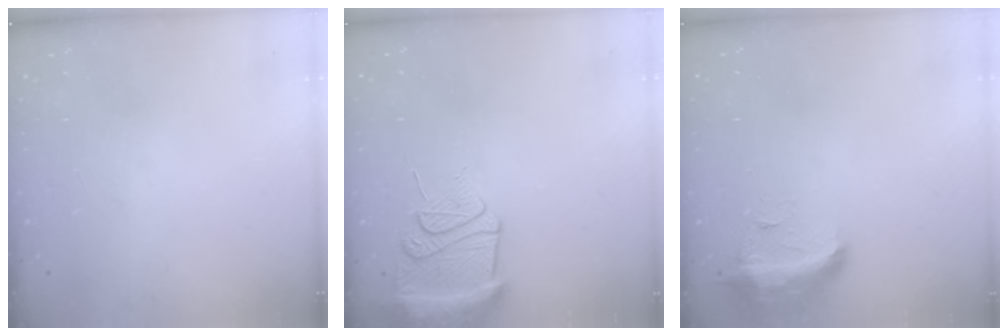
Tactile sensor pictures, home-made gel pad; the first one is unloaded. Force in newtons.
{"total": 12.9, "press": 12.8, "slide": 1.5}
{"total": 15.9, "press": 11.4, "slide": 11.1}